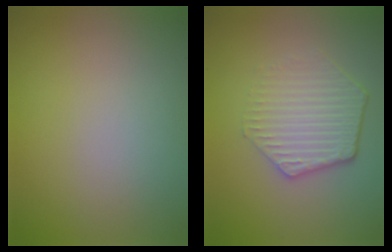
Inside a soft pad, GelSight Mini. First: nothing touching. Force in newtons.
{"total": 4.5, "press": 3.3, "slide": 3.0}